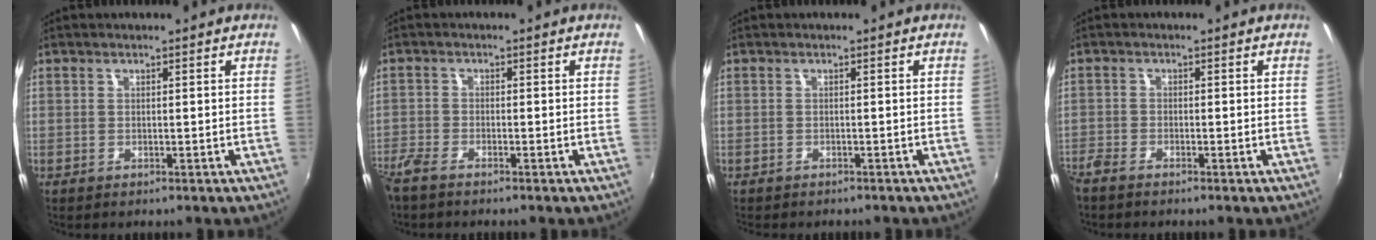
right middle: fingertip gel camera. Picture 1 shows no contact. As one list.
[{"total": 4.0, "force": [-3.4, 0.9, 1.8], "torque": [-0.054, -0.013, -0.071]}, {"total": 1.7, "force": [-1.6, 0.6, 0.4], "torque": [-0.014, -0.009, -0.021]}, {"total": 2.8, "force": [-2.6, 0.6, 1.0], "torque": [-0.031, -0.011, -0.054]}]